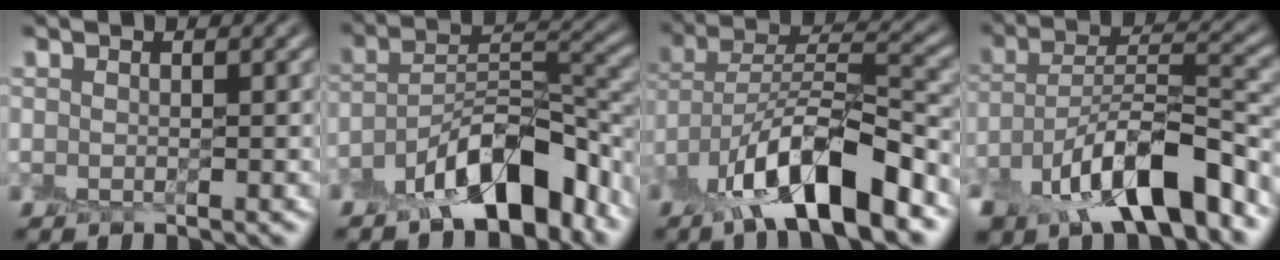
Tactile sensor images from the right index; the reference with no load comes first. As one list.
[{"total": 8.9, "force": [-5.7, 3.7, 5.7], "torque": [-0.083, 0.011, -0.102]}, {"total": 10.7, "force": [-6.6, 3.7, 7.6], "torque": [-0.123, 0.011, -0.127]}, {"total": 9.9, "force": [-6.1, 3.9, 6.7], "torque": [-0.110, 0.008, -0.113]}]